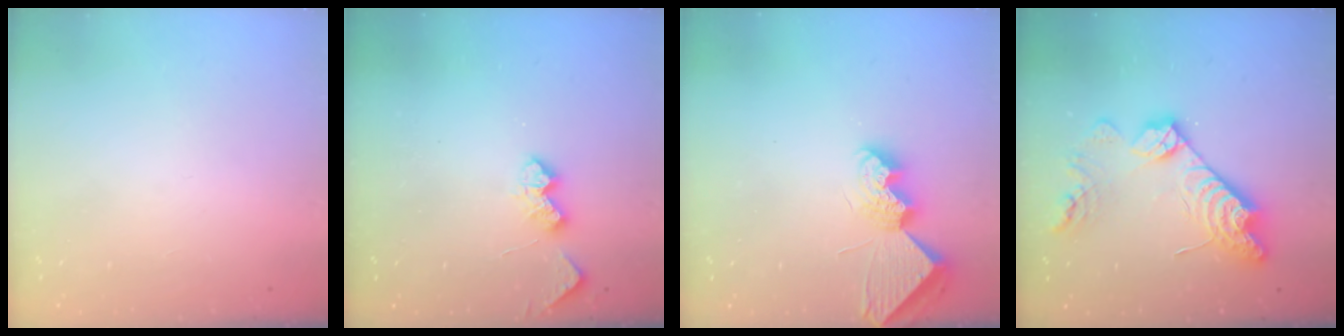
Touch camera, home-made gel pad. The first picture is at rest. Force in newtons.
{"total": 6.2, "press": 6.1, "slide": 0.7}
{"total": 9.1, "press": 9.1, "slide": 0.4}
{"total": 16.1, "press": 16.1, "slide": 0.9}